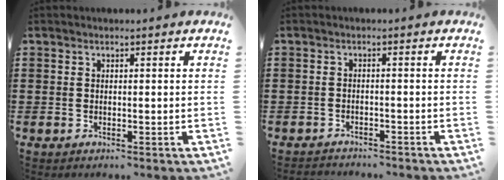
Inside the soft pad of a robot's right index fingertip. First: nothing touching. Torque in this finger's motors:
{"motor_torque": [-0.12, -0.32, -0.43, -0.04]}